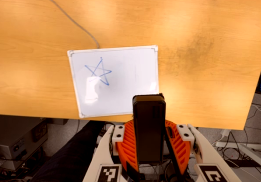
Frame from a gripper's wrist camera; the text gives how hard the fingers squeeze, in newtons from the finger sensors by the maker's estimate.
{"total": 5.9, "left": 5.9, "right": 5.9}